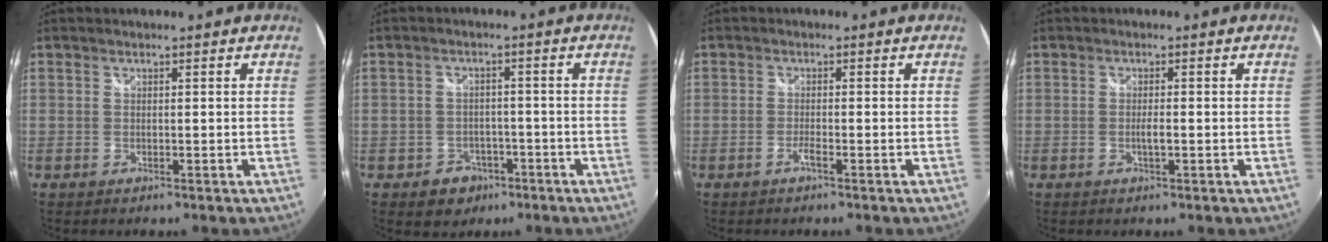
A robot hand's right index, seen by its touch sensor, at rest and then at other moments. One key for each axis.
{"total": 5.6, "fx": -3.0, "fy": 4.6, "fz": 1.3, "tx": -0.043, "ty": 0.010, "tz": -0.031}
{"total": 1.4, "fx": -0.8, "fy": -0.1, "fz": 1.1, "tx": -0.025, "ty": -0.002, "tz": -0.019}
{"total": 1.6, "fx": -0.5, "fy": 0.1, "fz": 1.6, "tx": -0.030, "ty": -0.002, "tz": -0.008}